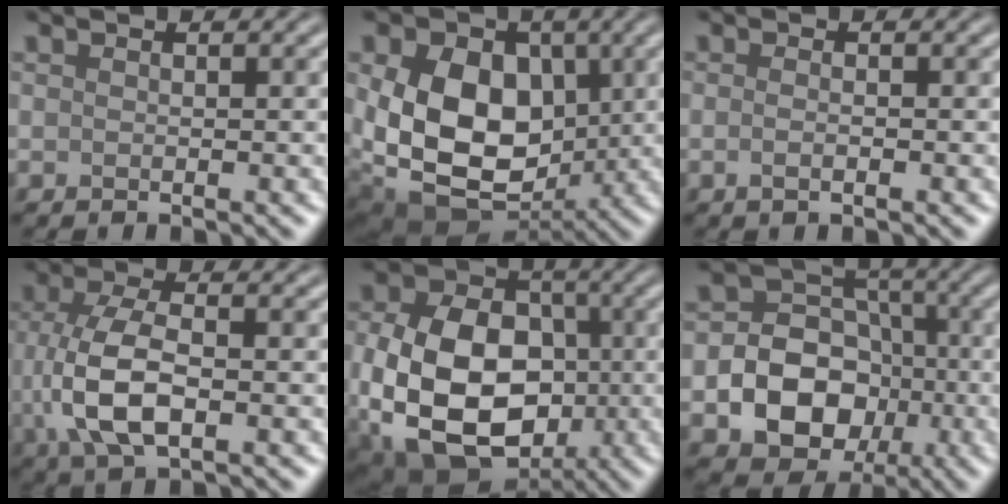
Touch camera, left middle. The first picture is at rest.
{"total": 14.8, "force": [0.5, 10.8, 10.1], "torque": [-0.162, -0.005, 0.001]}
{"total": 1.2, "force": [-0.3, 0.5, 1.1], "torque": [-0.012, -0.003, -0.009]}
{"total": 6.8, "force": [-0.8, 3.3, 5.9], "torque": [-0.135, -0.003, -0.015]}
{"total": 15.0, "force": [-2.6, 10.9, 9.9], "torque": [-0.179, -0.030, -0.035]}
{"total": 9.4, "force": [-2.5, 7.7, 4.8], "torque": [-0.059, -0.010, -0.069]}